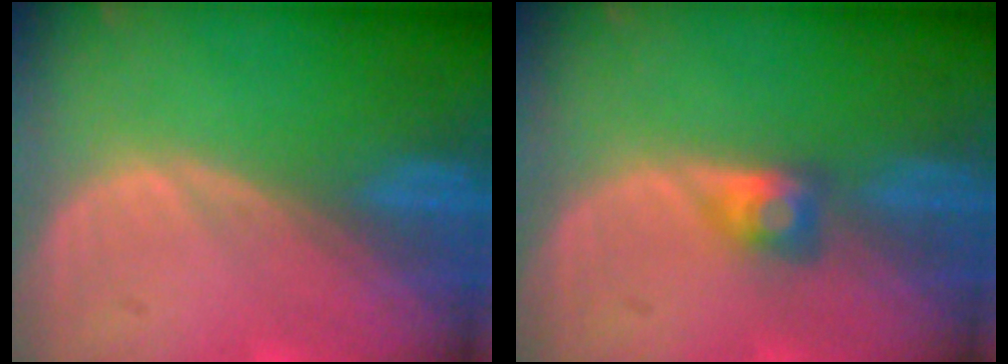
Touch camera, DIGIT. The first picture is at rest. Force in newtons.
{"total": 2.7, "press": 2.5, "slide": 1.1}